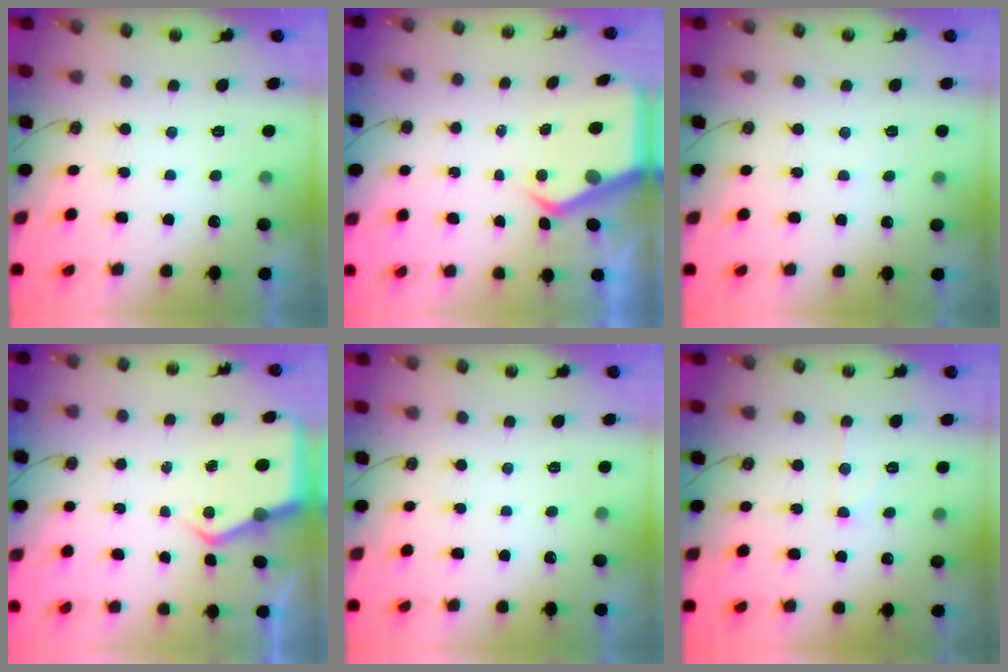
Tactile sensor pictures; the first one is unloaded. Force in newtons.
{"total": 6.9, "press": 6.9, "slide": 0.8}
{"total": 4.1, "press": 4.0, "slide": 0.7}
{"total": 4.8, "press": 4.8, "slide": 0.7}
{"total": 0.0}
{"total": 8.0, "press": 8.0, "slide": 0.7}